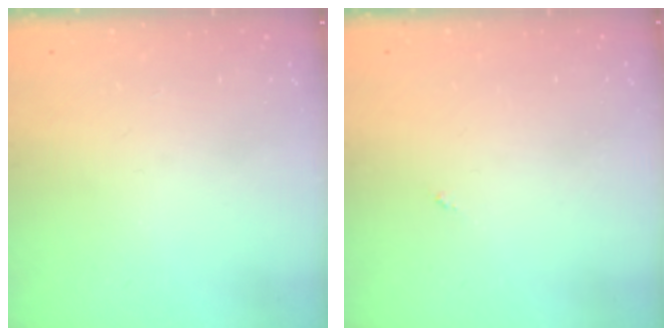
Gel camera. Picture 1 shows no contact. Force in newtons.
{"total": 0.0}